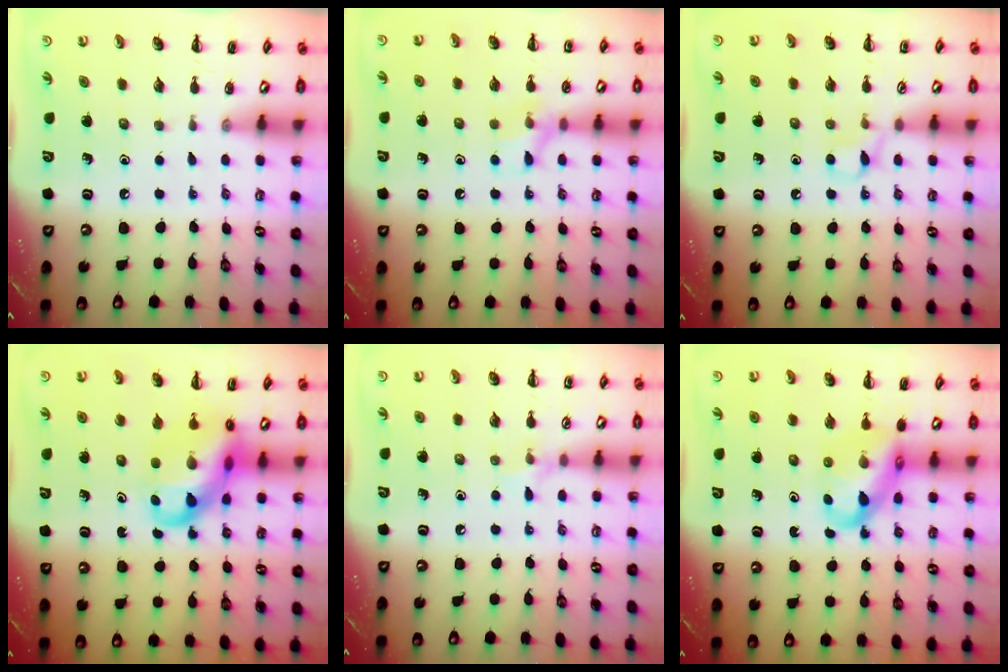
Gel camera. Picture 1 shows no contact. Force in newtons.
{"total": 8.4, "press": 8.3, "slide": 1.4}
{"total": 4.0, "press": 3.7, "slide": 1.6}
{"total": 13.2, "press": 12.8, "slide": 3.4}
{"total": 5.6, "press": 5.3, "slide": 1.8}
{"total": 11.3, "press": 10.9, "slide": 3.0}